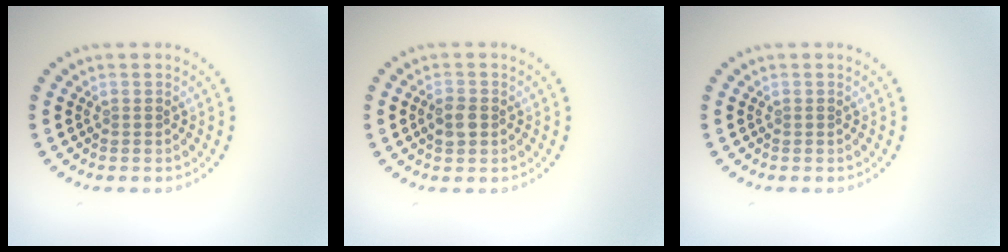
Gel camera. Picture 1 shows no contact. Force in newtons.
{"total": 1.8, "press": 1.8, "slide": 0.3}
{"total": 0.0}